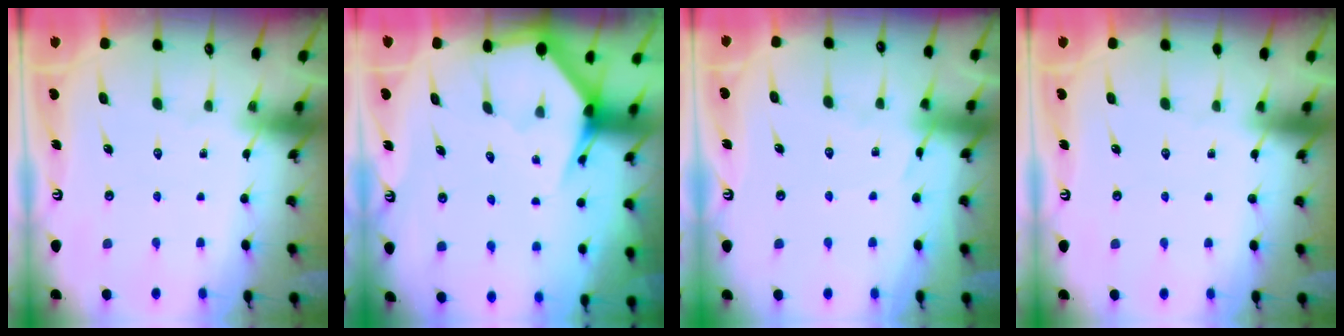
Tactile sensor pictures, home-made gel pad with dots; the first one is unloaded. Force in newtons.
{"total": 3.3, "press": 3.3, "slide": 0.5}
{"total": 4.0, "press": 4.0, "slide": 0.4}
{"total": 0.0}